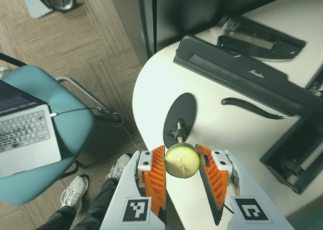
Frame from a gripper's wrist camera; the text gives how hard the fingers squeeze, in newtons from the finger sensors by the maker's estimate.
{"total": 9.0, "left": 9.1, "right": 8.9}